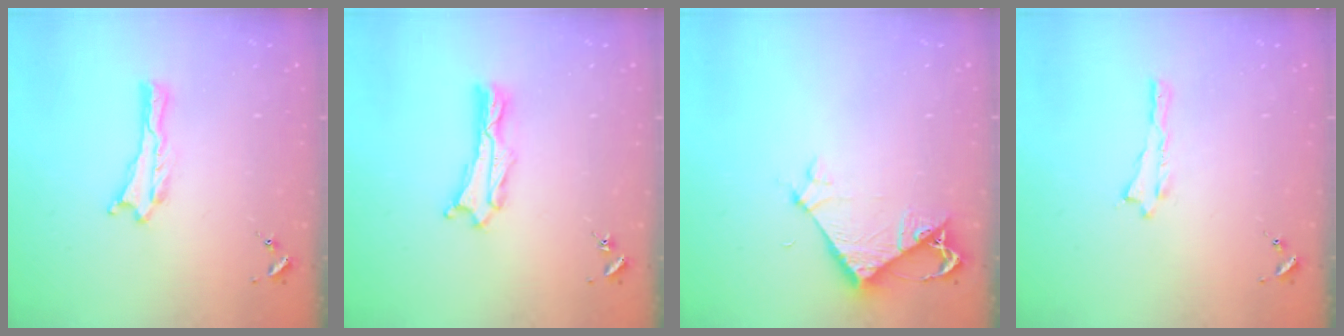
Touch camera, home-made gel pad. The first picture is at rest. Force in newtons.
{"total": 1.2, "press": 1.2, "slide": 0.2}
{"total": 5.9, "press": 5.8, "slide": 0.5}
{"total": 0.0}